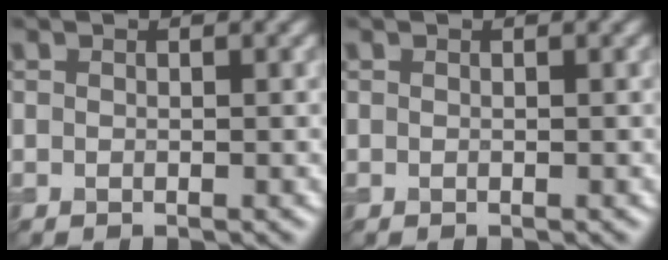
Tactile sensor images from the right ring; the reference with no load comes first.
{"total": 0.0}